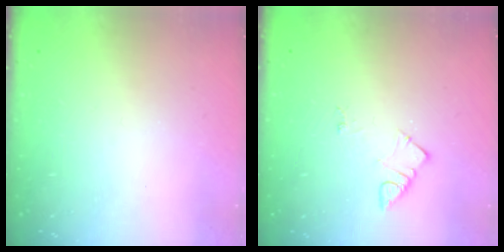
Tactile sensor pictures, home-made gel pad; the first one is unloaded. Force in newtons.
{"total": 3.8, "press": 3.8, "slide": 0.5}